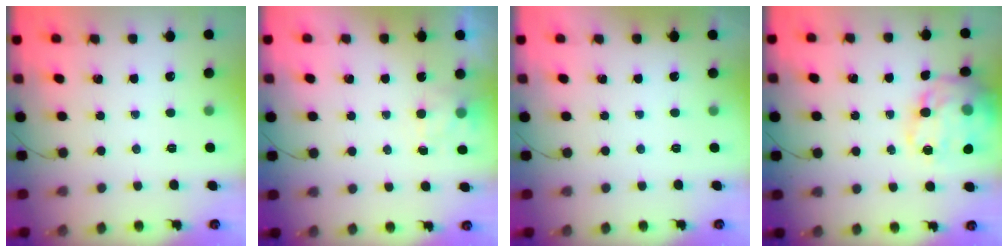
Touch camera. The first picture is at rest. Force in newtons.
{"total": 3.0, "press": 2.7, "slide": 1.4}
{"total": 1.8, "press": 1.7, "slide": 0.3}
{"total": 18.9, "press": 18.6, "slide": 2.8}